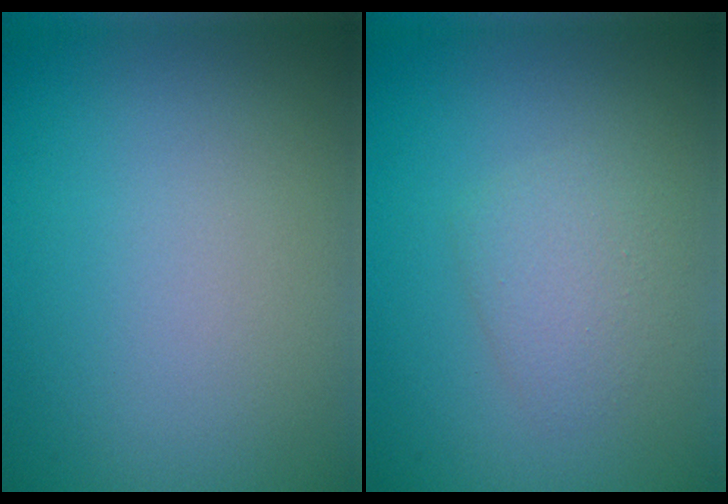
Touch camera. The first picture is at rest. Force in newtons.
{"total": 2.1, "press": 2.1, "slide": 0.2}